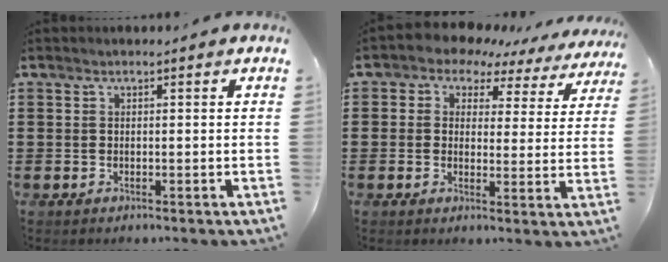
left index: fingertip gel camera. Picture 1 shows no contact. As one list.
[{"total": 3.4, "force": [2.7, 1.8, 0.8], "torque": [-0.039, -0.017, 0.042]}]